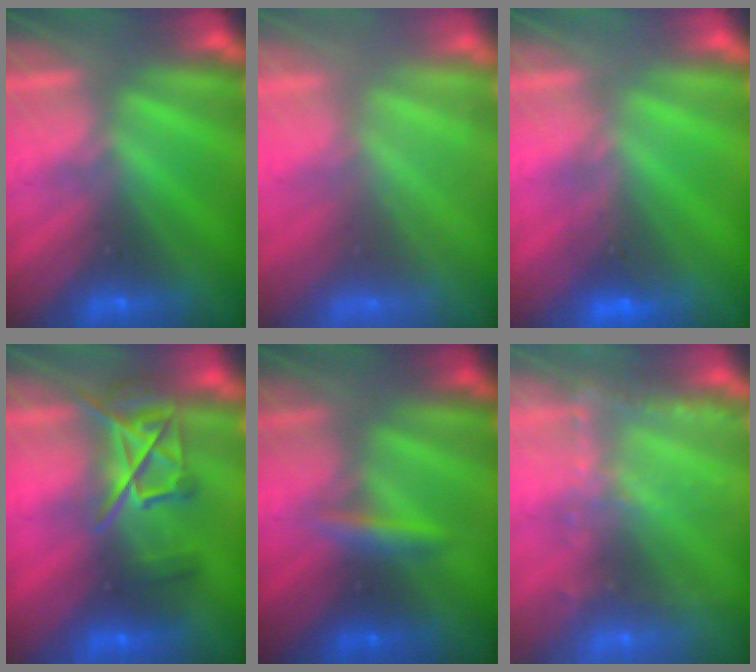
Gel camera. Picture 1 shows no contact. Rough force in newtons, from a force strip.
{"total": 5.8}
{"total": 1.6}
{"total": 6.1}
{"total": 2.4}
{"total": 10.8}